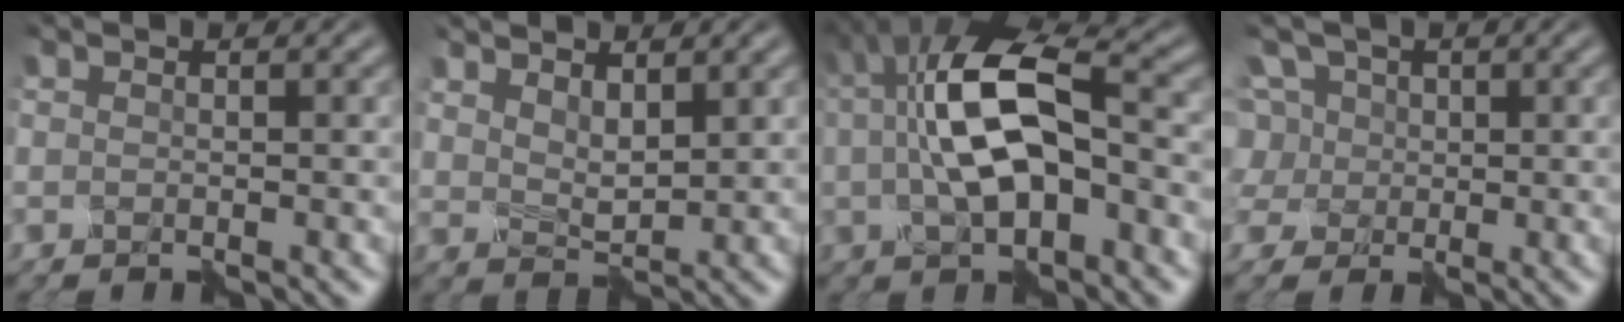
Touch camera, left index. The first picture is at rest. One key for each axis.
{"total": 2.1, "fx": 1.8, "fy": 0.9, "fz": 0.8, "tx": -0.018, "ty": -0.001, "tz": 0.046}
{"total": 8.0, "fx": 0.2, "fy": 3.4, "fz": 7.3, "tx": -0.131, "ty": 0.025, "tz": 0.002}
{"total": 5.7, "fx": 1.2, "fy": 5.2, "fz": 2.0, "tx": -0.044, "ty": 0.041, "tz": 0.005}